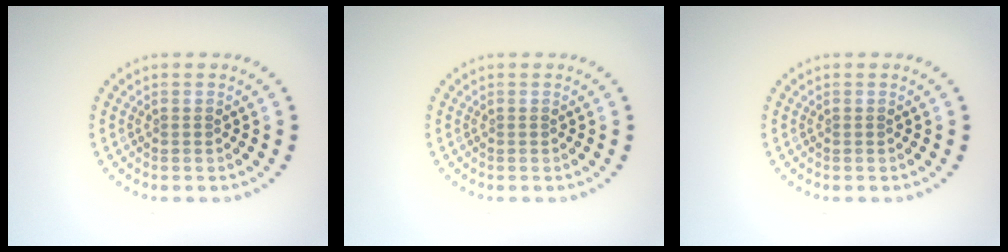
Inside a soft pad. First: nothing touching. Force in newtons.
{"total": 0.0}
{"total": 0.0}